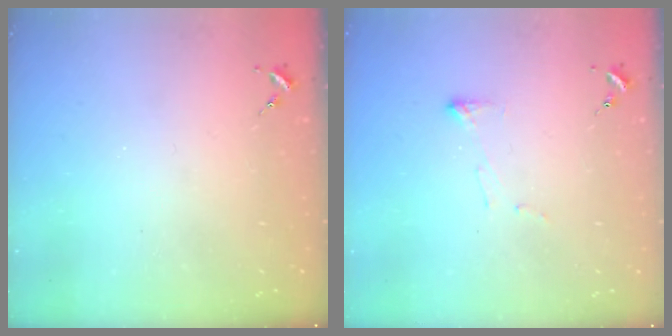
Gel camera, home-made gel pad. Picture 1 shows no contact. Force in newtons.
{"total": 4.6, "press": 4.6, "slide": 0.4}